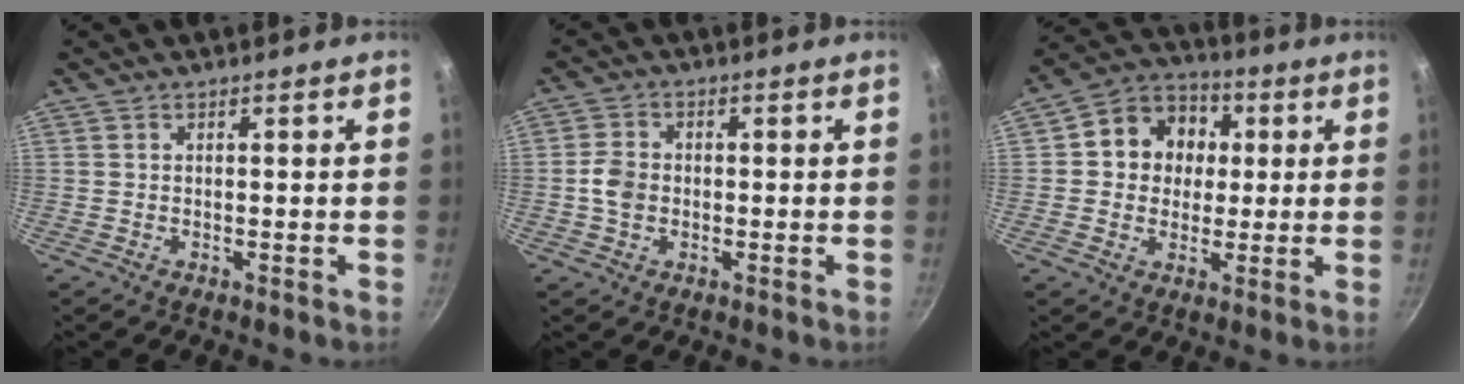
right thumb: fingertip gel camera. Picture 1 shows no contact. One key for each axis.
{"total": 4.4, "fx": -0.7, "fy": 3.4, "fz": 2.6, "tx": -0.044, "ty": 0.010, "tz": -0.019}
{"total": 11.3, "fx": 1.8, "fy": 10.0, "fz": 5.1, "tx": -0.050, "ty": 0.015, "tz": 0.012}